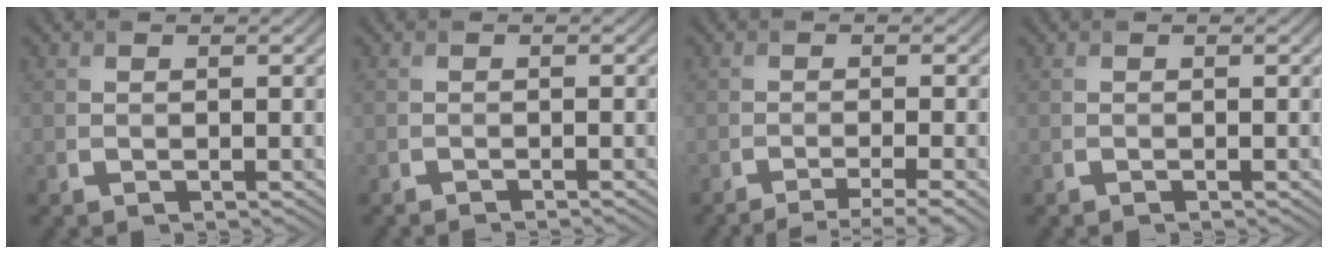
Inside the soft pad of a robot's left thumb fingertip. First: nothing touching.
{"total": 0.7, "force": [-0.6, 0.1, 0.3], "torque": [0.000, -0.002, -0.016]}
{"total": 4.1, "force": [-2.6, 0.7, 3.1], "torque": [-0.043, 0.002, -0.049]}
{"total": 0.0}